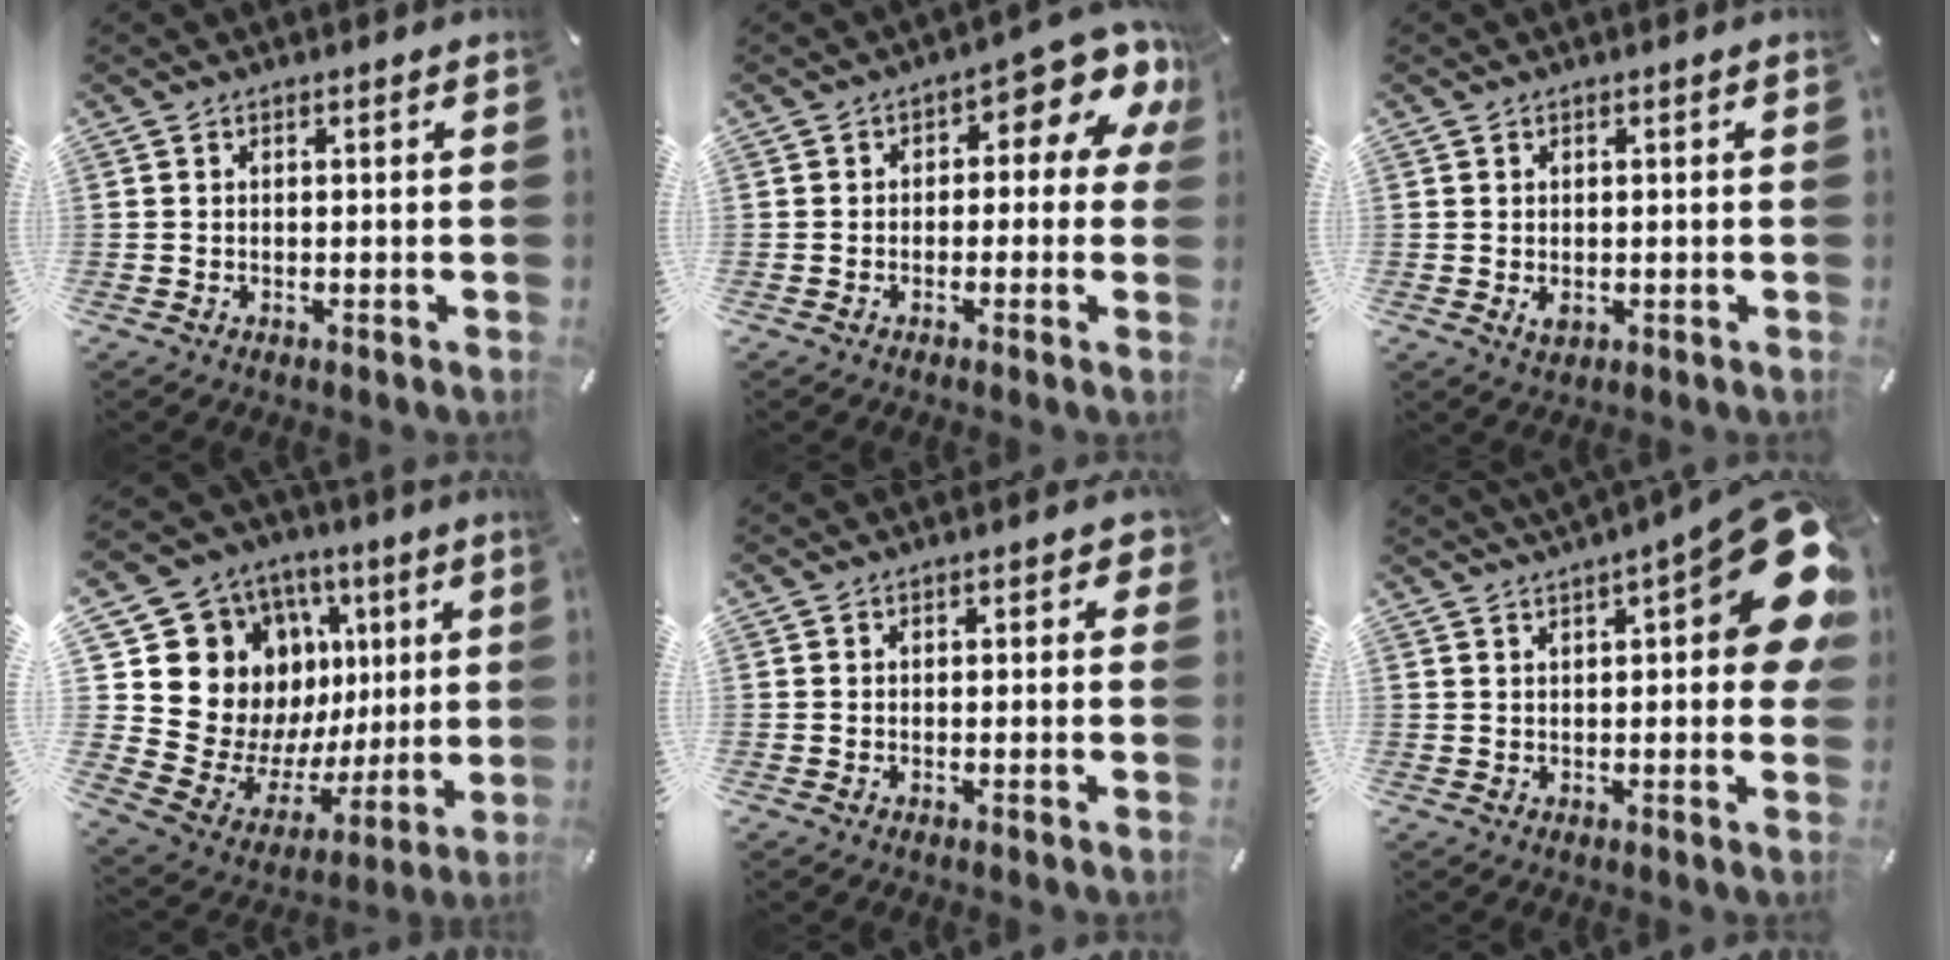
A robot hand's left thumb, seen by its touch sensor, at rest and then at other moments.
{"total": 8.6, "force": [2.9, 4.0, 7.1], "torque": [-0.088, -0.026, 0.043]}
{"total": 2.1, "force": [-0.2, 1.7, 1.2], "torque": [-0.020, -0.004, -0.007]}
{"total": 17.3, "force": [5.2, 15.5, 5.8], "torque": [-0.078, -0.069, 0.135]}
{"total": 1.3, "force": [0.2, 1.0, 0.8], "torque": [0.000, 0.000, -0.001]}
{"total": 17.5, "force": [7.4, 5.3, 15.0], "torque": [-0.198, -0.038, 0.118]}